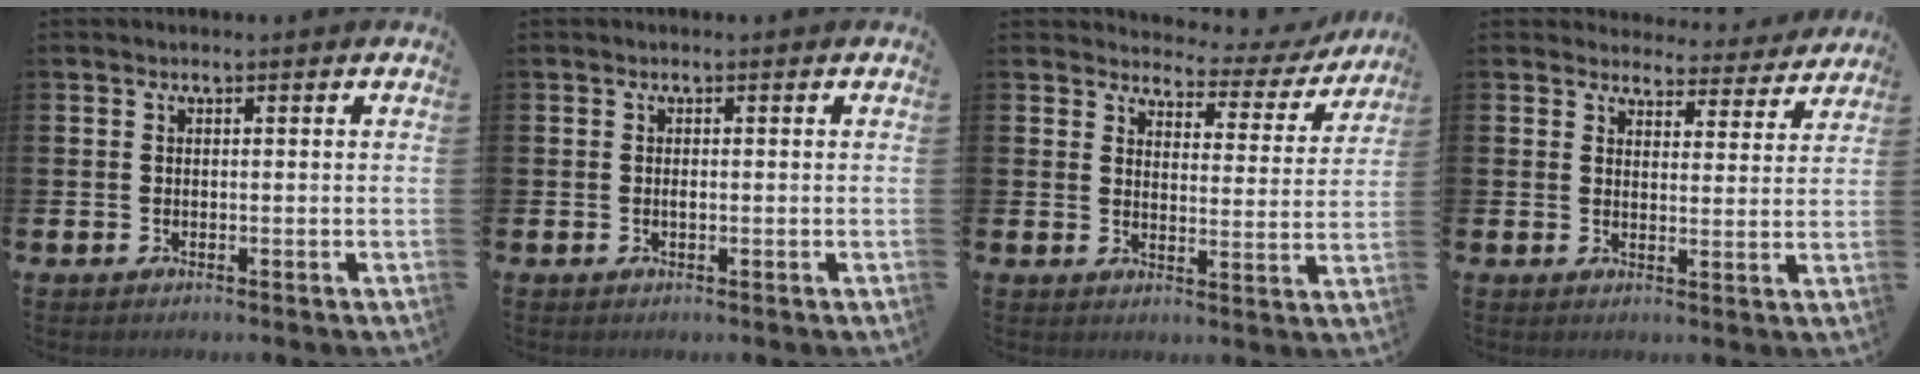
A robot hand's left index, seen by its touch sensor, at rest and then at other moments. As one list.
[{"total": 0.6, "force": [-0.1, 0.2, 0.5], "torque": [-0.012, 0.000, -0.001]}, {"total": 3.5, "force": [3.2, 1.3, 0.5], "torque": [-0.028, -0.031, 0.049]}, {"total": 3.9, "force": [3.8, 1.2, 0.0], "torque": [-0.009, -0.034, 0.064]}]